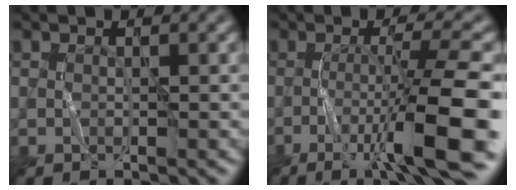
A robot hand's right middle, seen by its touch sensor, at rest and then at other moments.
{"total": 9.8, "force": [-3.4, 1.4, 9.1], "torque": [-0.130, 0.005, -0.056]}